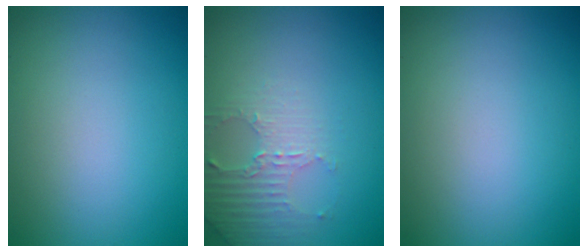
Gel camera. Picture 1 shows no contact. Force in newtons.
{"total": 3.0, "press": 2.9, "slide": 0.7}
{"total": 0.0}